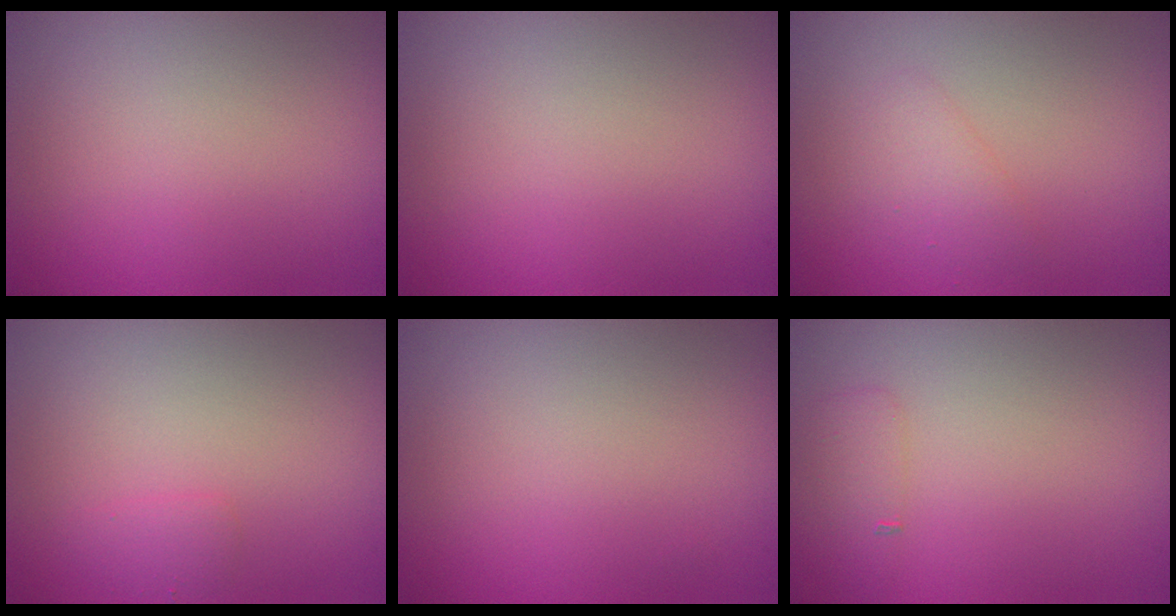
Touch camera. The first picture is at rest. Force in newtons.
{"total": 0.0}
{"total": 1.6, "press": 1.6, "slide": 0.1}
{"total": 1.0, "press": 0.9, "slide": 0.1}
{"total": 0.0}
{"total": 1.4, "press": 1.4, "slide": 0.0}